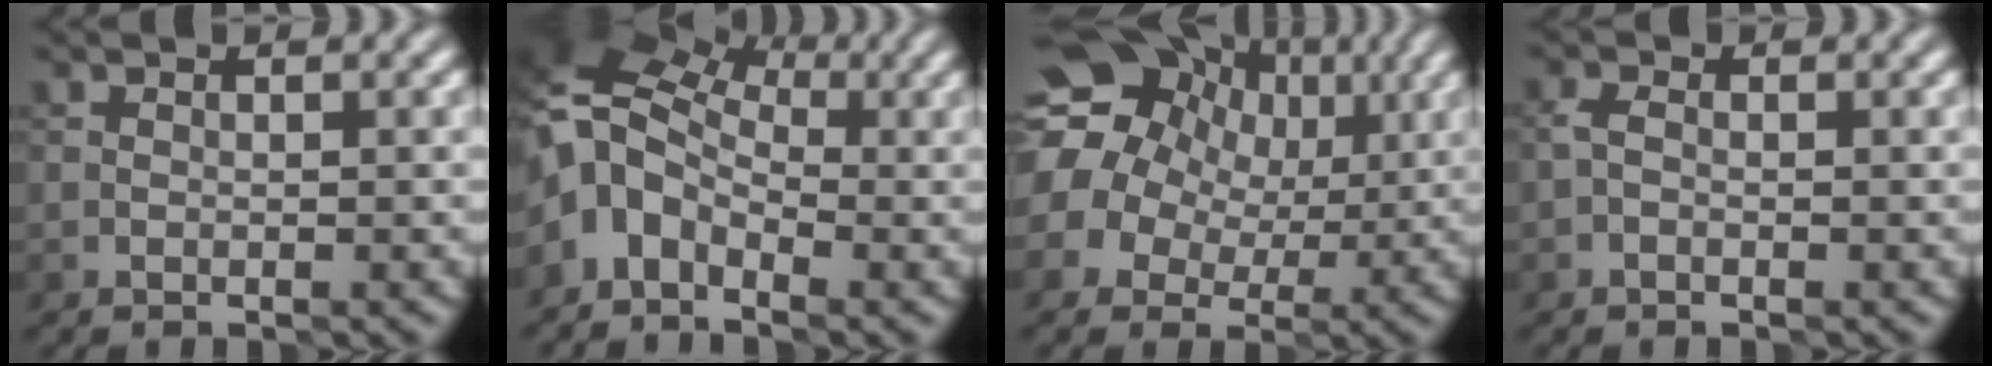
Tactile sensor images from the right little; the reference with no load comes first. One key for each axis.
{"total": 8.0, "fx": 0.3, "fy": 5.4, "fz": 5.9, "tx": -0.122, "ty": 0.020, "tz": -0.014}
{"total": 15.8, "fx": 5.3, "fy": 13.1, "fz": 7.2, "tx": -0.161, "ty": 0.032, "tz": 0.076}
{"total": 1.0, "fx": -0.3, "fy": 0.5, "fz": 0.7, "tx": -0.015, "ty": 0.005, "tz": -0.009}